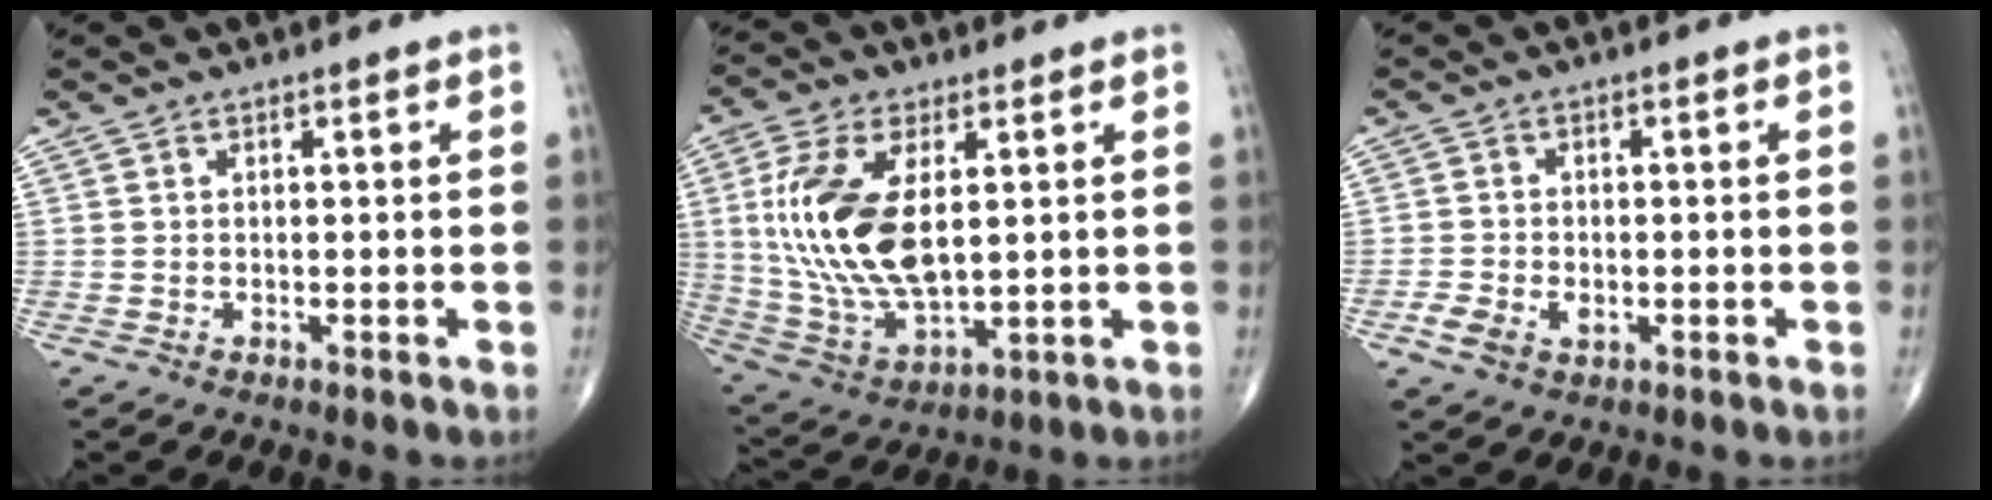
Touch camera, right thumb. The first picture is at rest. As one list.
[{"total": 18.3, "force": [2.8, 9.3, 15.4], "torque": [-0.316, -0.017, 0.062]}, {"total": 4.5, "force": [-1.5, 3.1, 2.9], "torque": [-0.055, 0.010, -0.024]}]